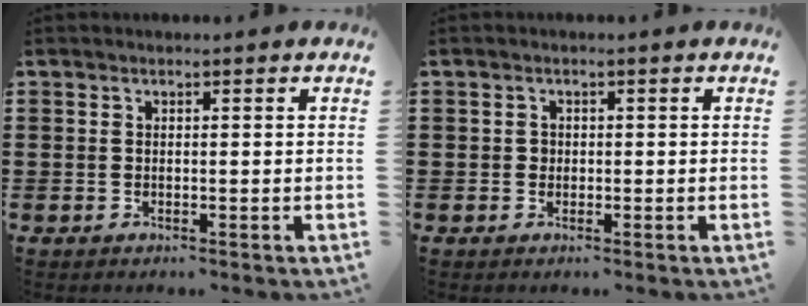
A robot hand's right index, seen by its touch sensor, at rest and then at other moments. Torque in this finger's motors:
{"motor_torque": [0.20, -0.17, 0.00, 0.00]}